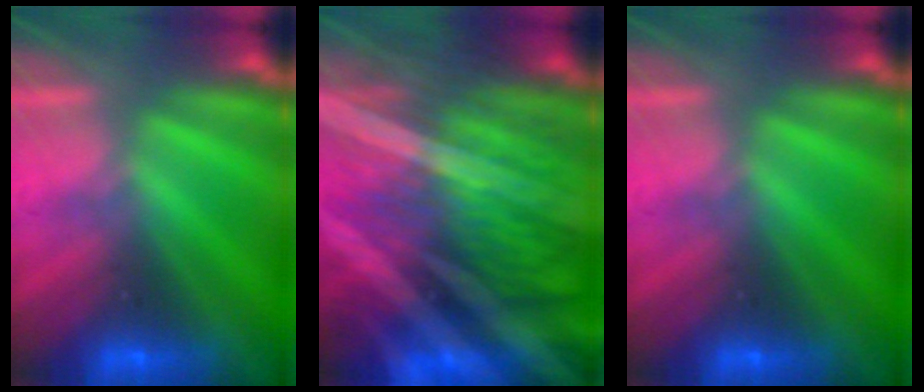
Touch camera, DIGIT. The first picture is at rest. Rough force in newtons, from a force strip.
{"total": 8.2}
{"total": 0.0}